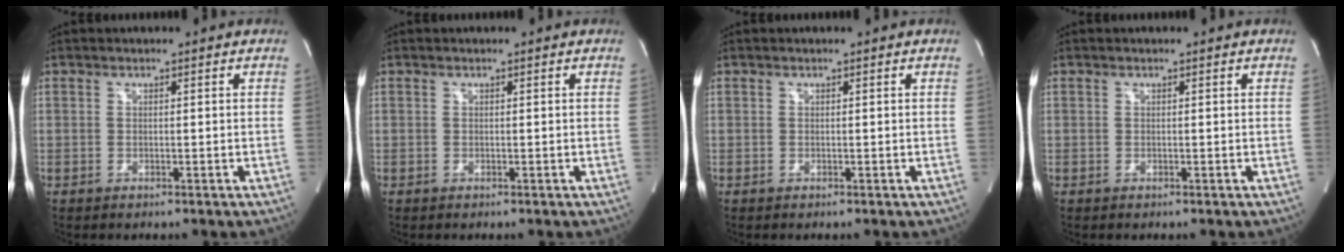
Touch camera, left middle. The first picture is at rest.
{"total": 0.0}
{"total": 0.0}
{"total": 0.0}